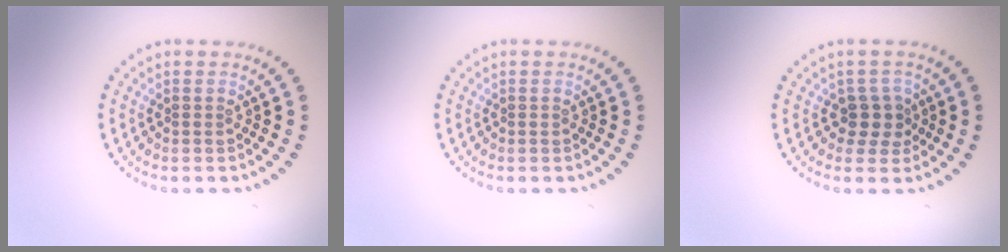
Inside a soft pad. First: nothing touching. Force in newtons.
{"total": 0.0}
{"total": 2.2, "press": 1.9, "slide": 1.2}